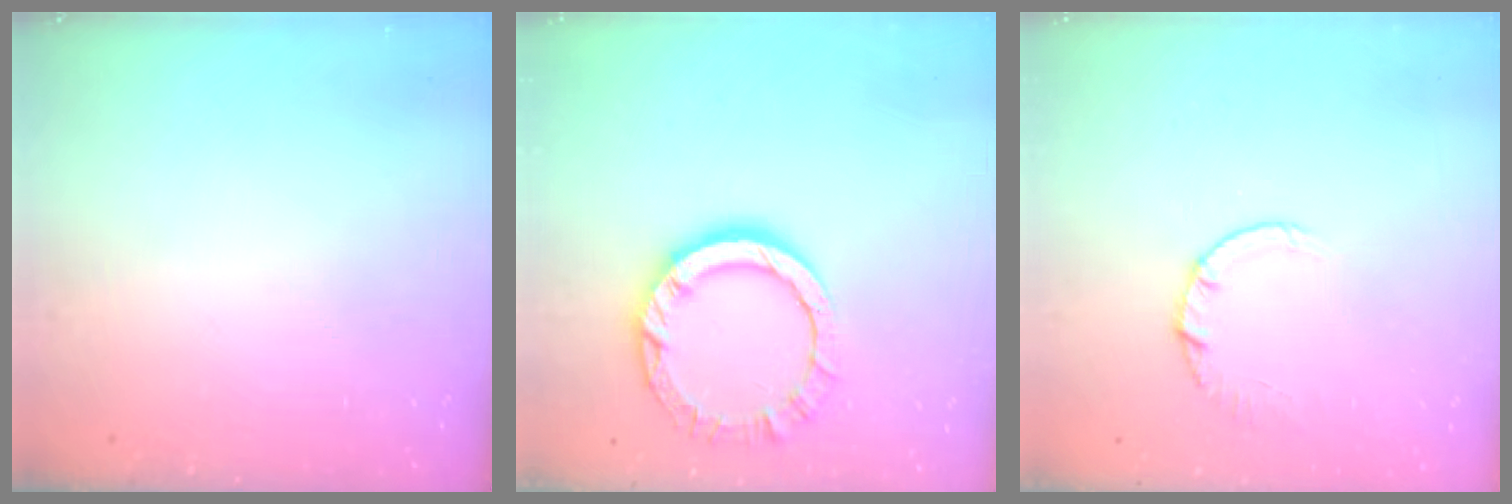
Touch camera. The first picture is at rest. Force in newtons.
{"total": 9.6, "press": 9.6, "slide": 0.5}
{"total": 2.7, "press": 2.7, "slide": 0.4}